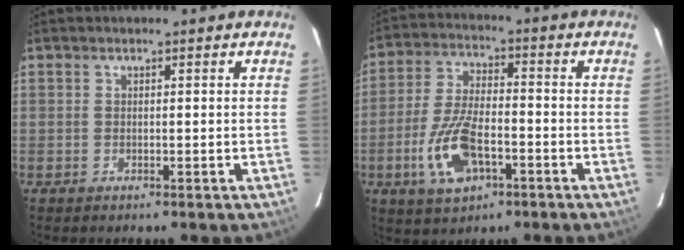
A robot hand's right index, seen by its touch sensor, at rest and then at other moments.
{"total": 12.1, "force": [-4.7, 5.7, 9.6], "torque": [-0.208, -0.003, -0.081]}